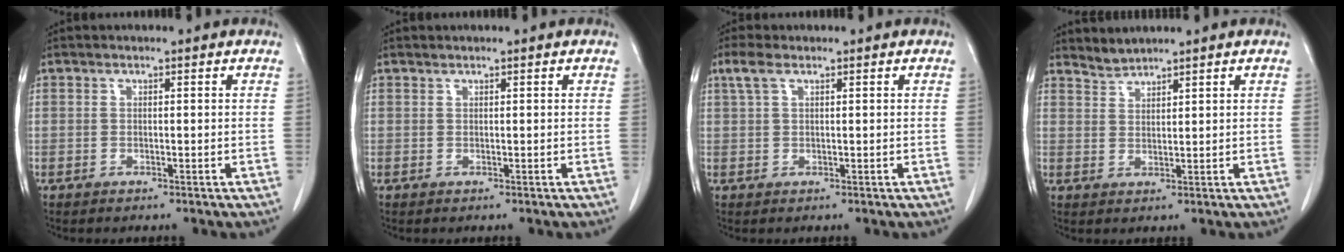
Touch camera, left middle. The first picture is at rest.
{"total": 0.0}
{"total": 2.5, "force": [1.6, 0.9, 1.7], "torque": [-0.049, 0.016, 0.039]}
{"total": 2.2, "force": [2.1, -0.2, -0.4], "torque": [0.001, -0.002, 0.048]}